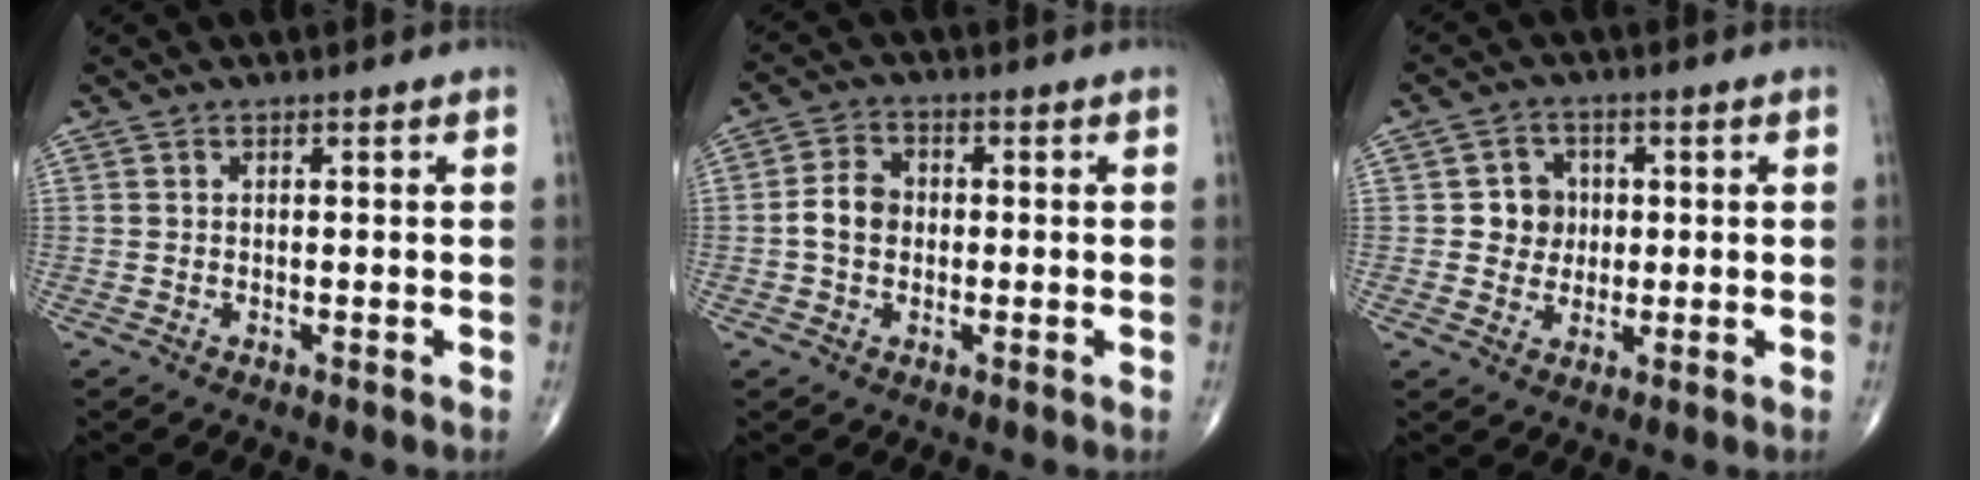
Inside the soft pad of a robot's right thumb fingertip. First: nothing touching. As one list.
[{"total": 5.3, "force": [-0.5, 4.1, 3.3], "torque": [-0.055, 0.016, -0.015]}, {"total": 5.4, "force": [0.5, 5.1, 1.9], "torque": [0.004, 0.007, 0.004]}]